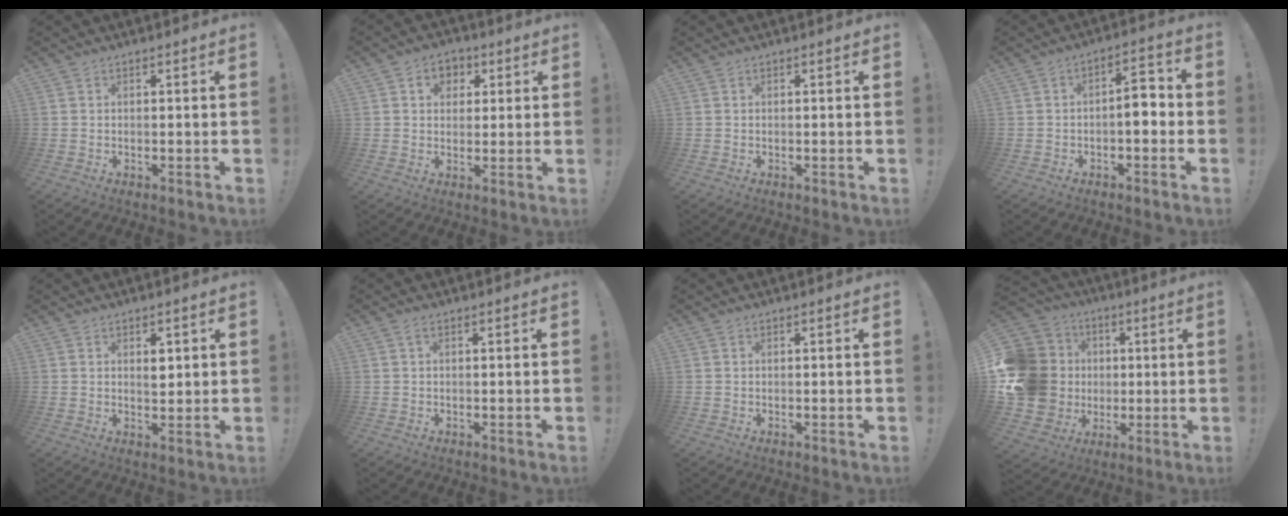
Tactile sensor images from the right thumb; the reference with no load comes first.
{"total": 6.2, "force": [1.9, 5.3, 2.7], "torque": [-0.030, -0.003, 0.034]}
{"total": 0.0}
{"total": 6.8, "force": [-1.4, 3.2, 5.8], "torque": [-0.082, 0.016, -0.026]}
{"total": 2.9, "force": [1.3, 1.8, 1.9], "torque": [-0.012, -0.008, 0.016]}
{"total": 1.0, "force": [0.1, 0.2, 1.0], "torque": [-0.024, 0.003, 0.002]}
{"total": 0.0}
{"total": 19.1, "force": [0.2, 16.8, 9.1], "torque": [-0.182, 0.006, 0.038]}